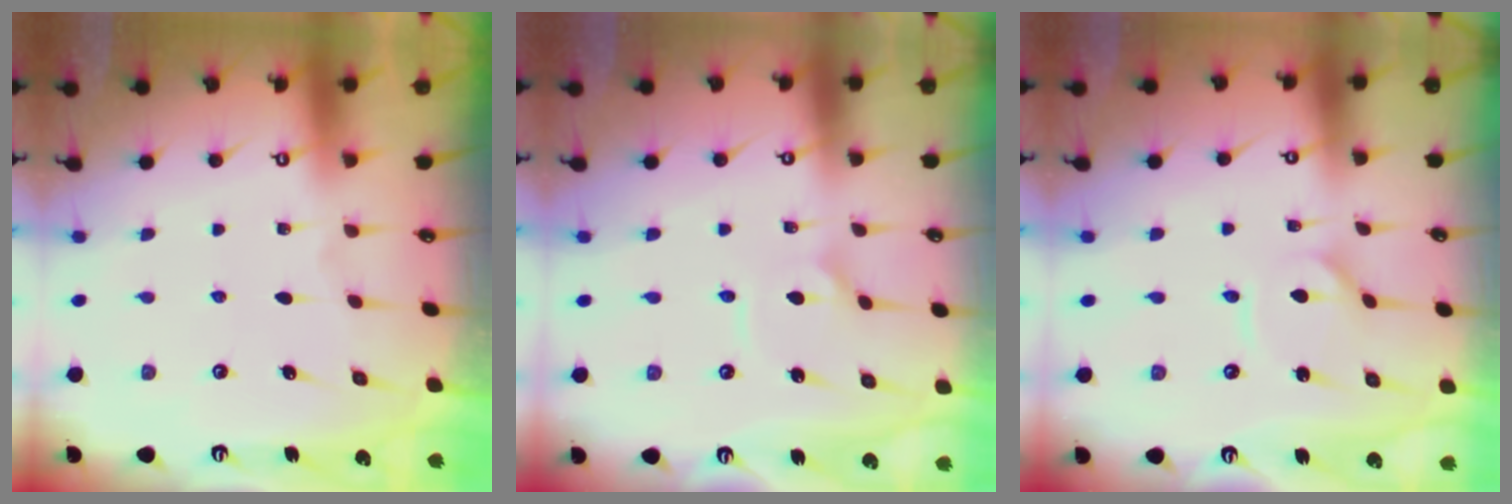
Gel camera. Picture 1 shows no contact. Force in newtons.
{"total": 2.6, "press": 2.6, "slide": 0.2}
{"total": 2.0, "press": 2.0, "slide": 0.3}